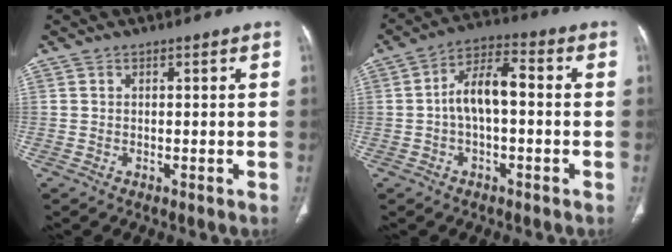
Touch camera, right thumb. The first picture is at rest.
{"total": 8.4, "force": [-0.5, 4.1, 7.3], "torque": [-0.131, 0.034, -0.016]}